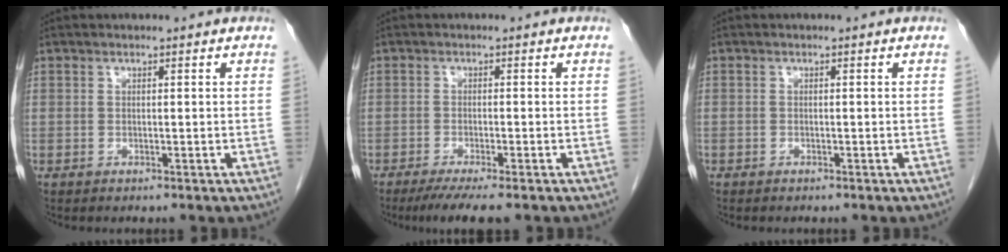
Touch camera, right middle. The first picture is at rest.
{"total": 5.6, "force": [-4.2, 0.0, 3.7], "torque": [-0.051, -0.014, -0.067]}
{"total": 0.0}